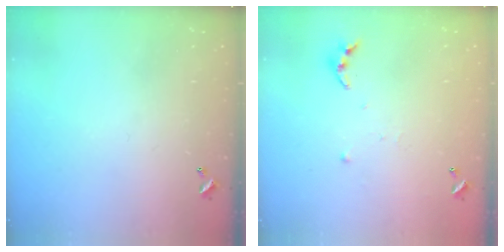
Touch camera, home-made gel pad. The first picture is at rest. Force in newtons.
{"total": 3.8, "press": 3.8, "slide": 0.3}